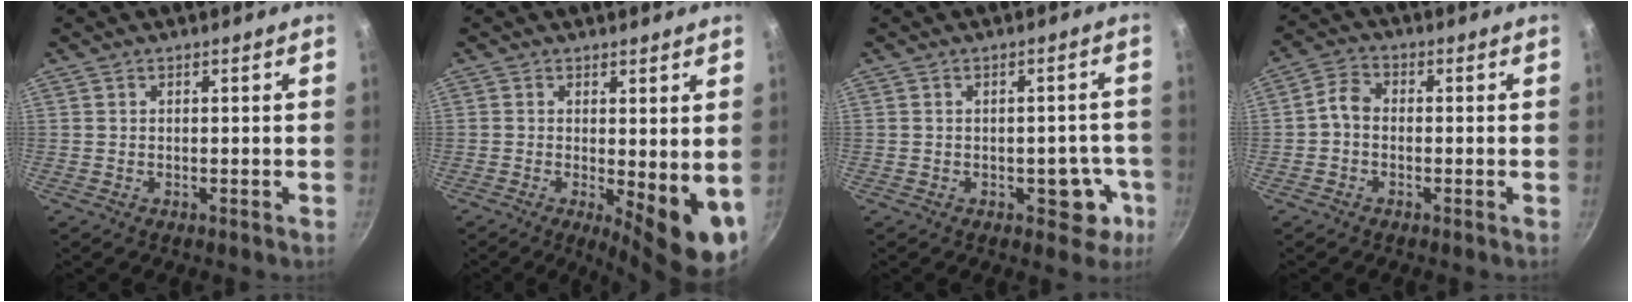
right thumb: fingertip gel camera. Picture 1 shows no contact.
{"total": 10.0, "force": [-0.8, 3.2, 9.4], "torque": [-0.110, -0.015, -0.004]}
{"total": 6.2, "force": [-2.3, 3.8, 4.3], "torque": [-0.011, 0.022, -0.025]}
{"total": 5.2, "force": [-0.7, 4.0, 3.3], "torque": [-0.056, 0.023, -0.030]}